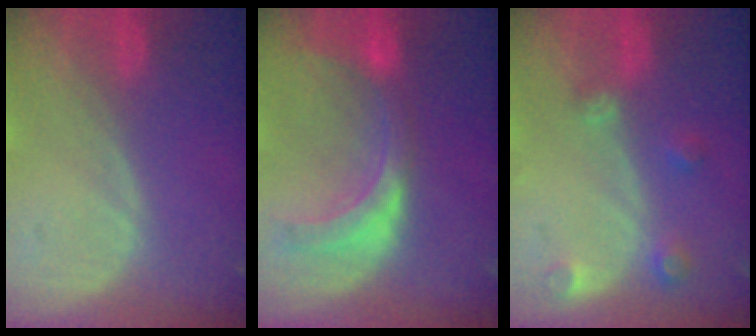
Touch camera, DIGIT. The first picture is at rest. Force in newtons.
{"total": 7.4, "press": 6.8, "slide": 2.9}
{"total": 3.0, "press": 2.9, "slide": 0.6}